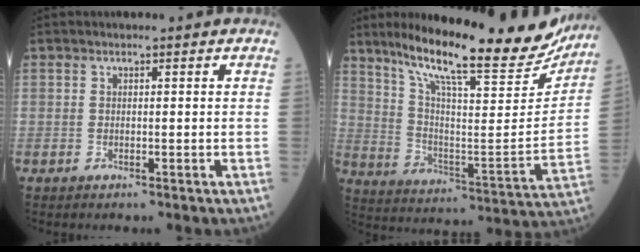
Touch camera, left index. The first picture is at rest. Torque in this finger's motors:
{"motor_torque": [0.08, -0.86, 0.28, 0.14]}